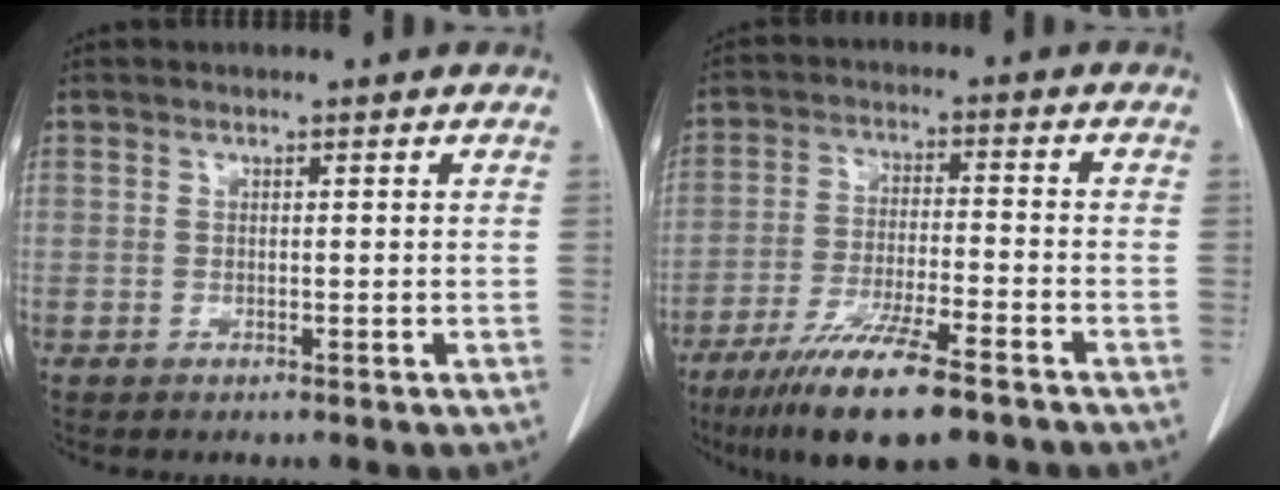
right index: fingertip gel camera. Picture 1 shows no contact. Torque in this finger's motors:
{"motor_torque": [1.09, -1.05, 0.67, 0.21]}